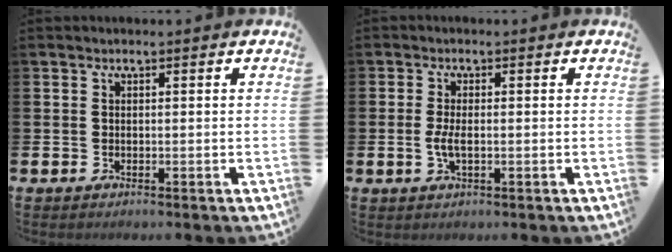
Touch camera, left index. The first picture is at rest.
{"total": 2.4, "force": [-0.3, 0.9, 2.2], "torque": [-0.037, -0.001, -0.007]}